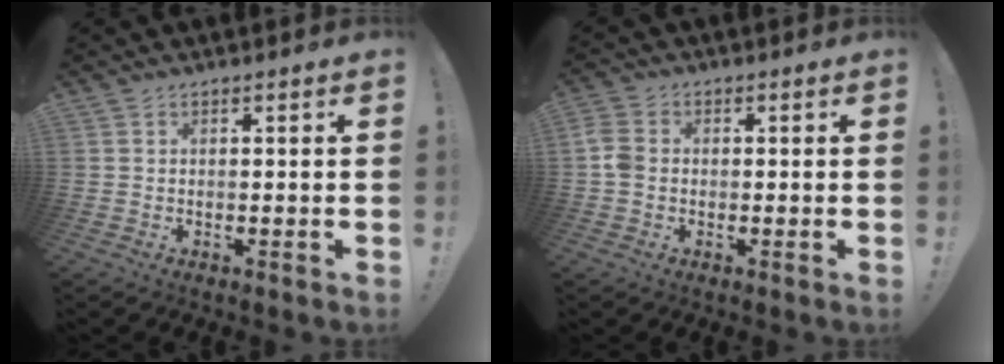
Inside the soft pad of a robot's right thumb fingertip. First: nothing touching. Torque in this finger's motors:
{"motor_torque": [-0.01, -0.18, -0.09, 0.39, 0.17]}